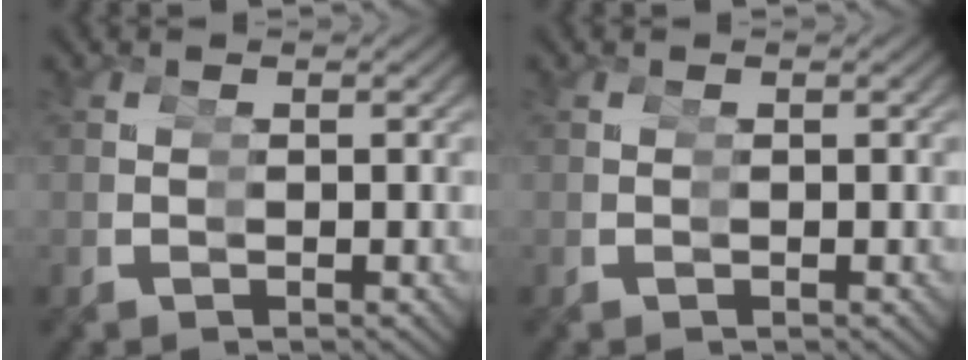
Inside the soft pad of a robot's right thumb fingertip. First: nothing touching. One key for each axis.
{"total": 0.0}